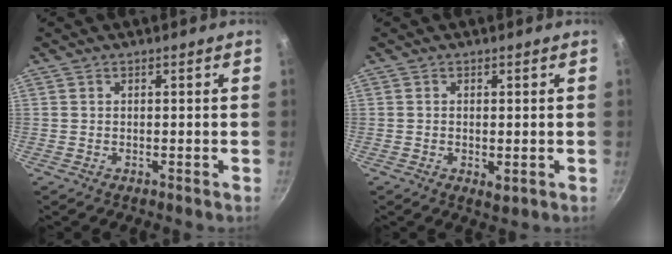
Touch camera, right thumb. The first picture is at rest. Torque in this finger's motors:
{"motor_torque": [-0.24, 0.19, -0.44, 0.09, 0.04]}